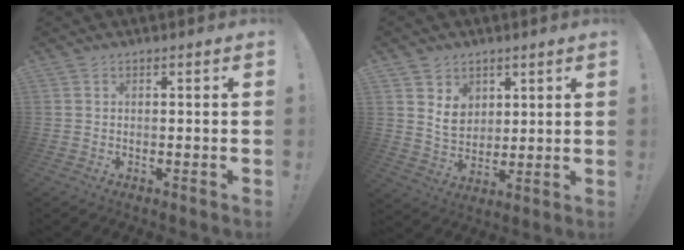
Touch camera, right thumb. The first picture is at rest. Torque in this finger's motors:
{"motor_torque": [-0.02, 0.43, 0.41, 0.34, -0.04]}